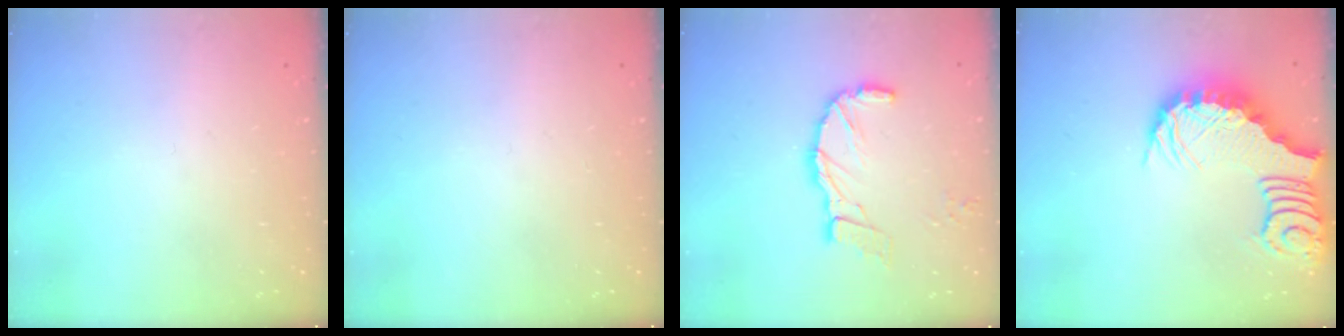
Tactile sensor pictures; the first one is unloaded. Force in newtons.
{"total": 0.0}
{"total": 10.9, "press": 10.8, "slide": 1.3}
{"total": 3.8, "press": 3.7, "slide": 0.7}